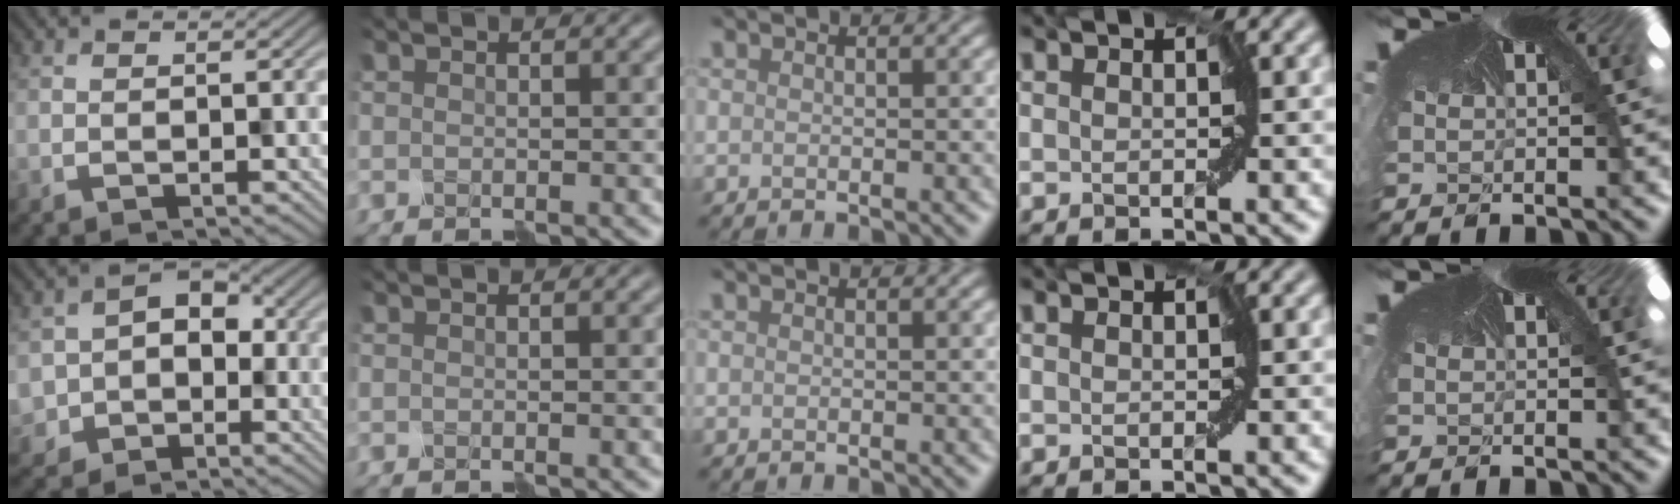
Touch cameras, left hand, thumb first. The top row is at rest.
{"thumb": {"total": 6.7, "force": [-2.0, 5.5, 3.2], "torque": [-0.061, -0.010, -0.045]}, "index": {"total": 1.1, "force": [0.0, 0.3, 1.1], "torque": [-0.013, 0.002, -0.002]}}